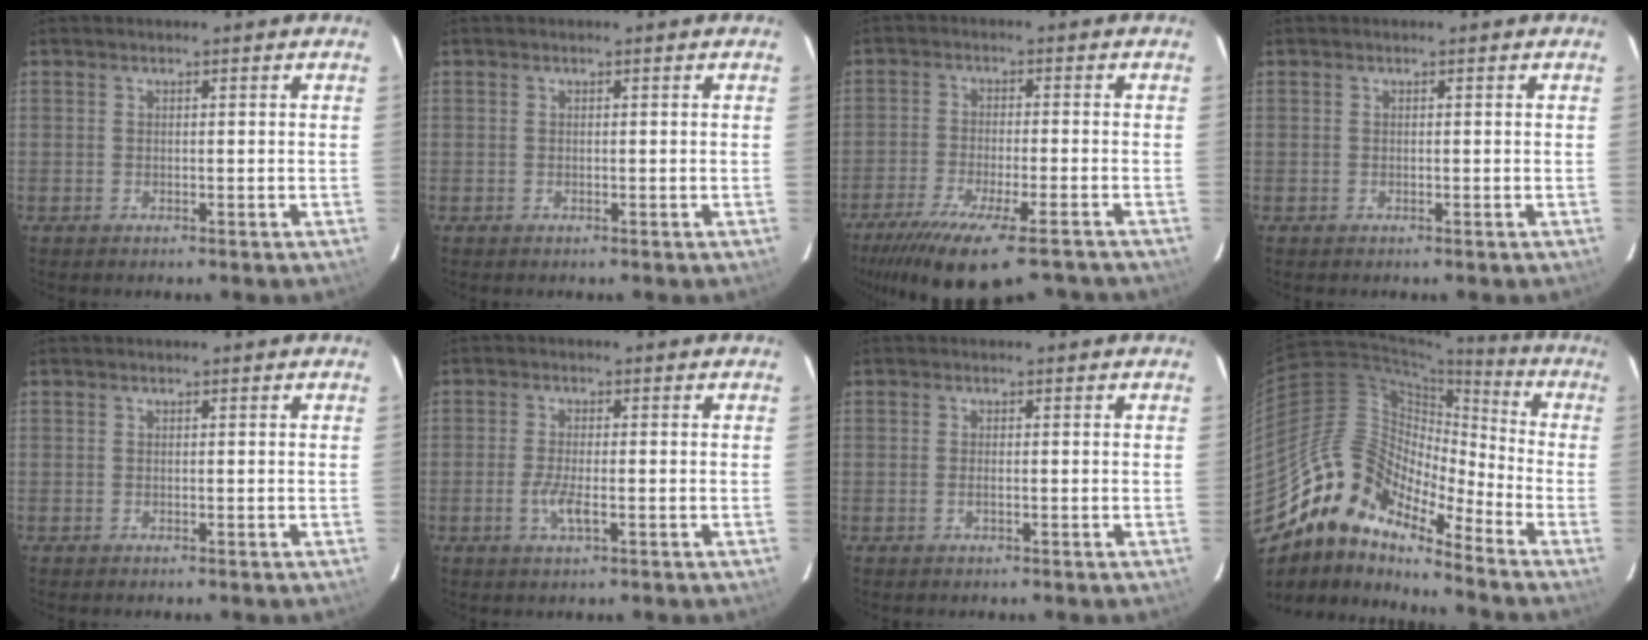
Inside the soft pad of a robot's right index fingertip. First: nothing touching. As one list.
[{"total": 0.0}, {"total": 17.3, "force": [-13.4, 3.5, 10.4], "torque": [-0.205, -0.054, -0.209]}, {"total": 0.0}, {"total": 0.0}, {"total": 3.6, "force": [-1.3, 0.7, 3.3], "torque": [-0.070, -0.006, -0.026]}, {"total": 1.0, "force": [-0.3, 0.3, 0.9], "torque": [-0.020, 0.000, -0.007]}, {"total": 15.3, "force": [-12.9, 5.1, 6.6], "torque": [-0.100, 0.009, -0.266]}]